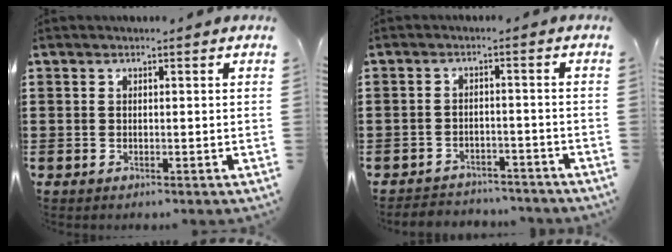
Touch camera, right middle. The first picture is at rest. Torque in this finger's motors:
{"motor_torque": [2.14, 0.00, 0.15, 0.04]}